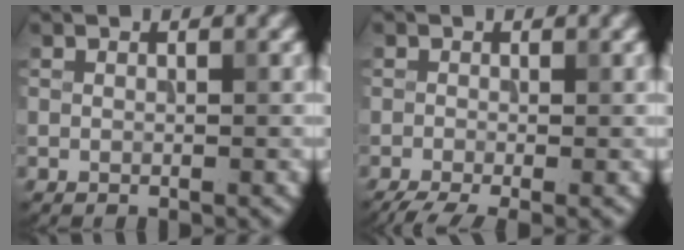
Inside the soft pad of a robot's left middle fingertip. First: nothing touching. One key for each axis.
{"total": 4.0, "fx": -2.8, "fy": 1.8, "fz": 2.3, "tx": -0.038, "ty": -0.020, "tz": -0.057}